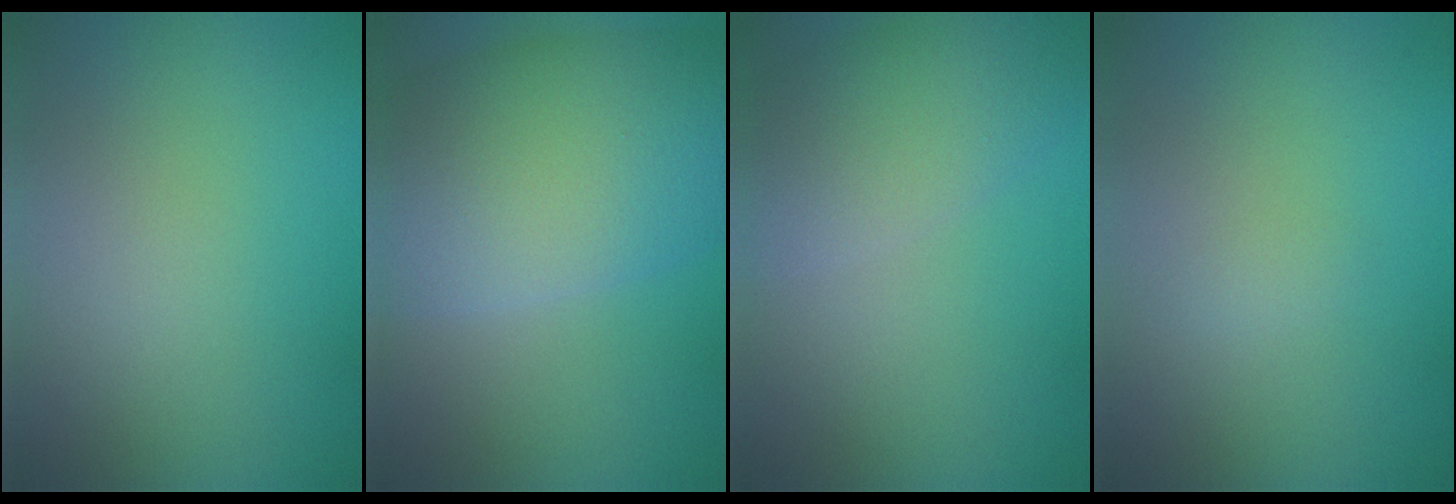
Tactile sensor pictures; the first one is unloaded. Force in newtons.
{"total": 13.0, "press": 13.0, "slide": 0.6}
{"total": 5.7, "press": 5.7, "slide": 0.4}
{"total": 0.6, "press": 0.6, "slide": 0.0}